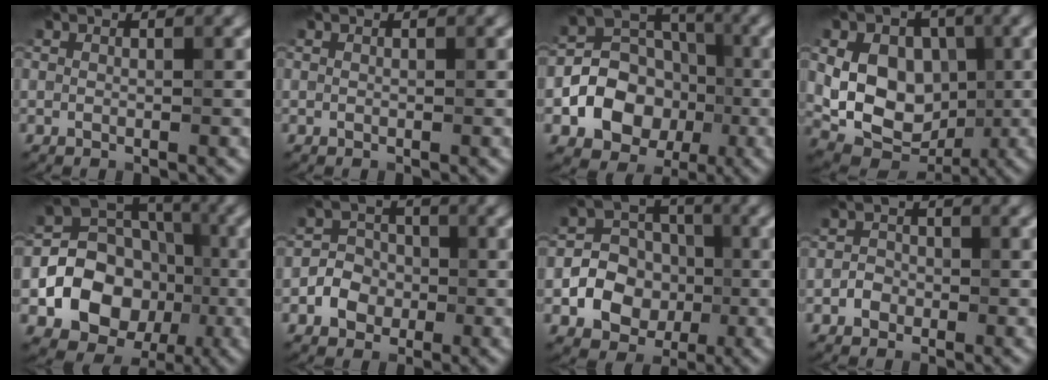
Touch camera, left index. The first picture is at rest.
{"total": 0.0}
{"total": 7.8, "force": [-2.1, 6.3, 4.1], "torque": [-0.059, -0.001, -0.048]}
{"total": 10.3, "force": [0.6, 7.8, 6.6], "torque": [-0.099, 0.001, 0.000]}
{"total": 9.6, "force": [-2.2, 7.8, 5.2], "torque": [-0.071, -0.001, -0.053]}
{"total": 3.1, "force": [-1.0, 2.7, 1.1], "torque": [-0.002, 0.004, -0.026]}
{"total": 6.4, "force": [-1.5, 5.4, 3.0], "torque": [-0.021, -0.005, -0.046]}
{"total": 1.4, "force": [-0.6, 1.2, 0.4], "torque": [-0.002, 0.002, -0.015]}